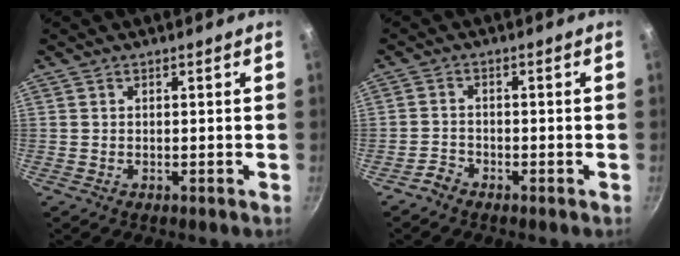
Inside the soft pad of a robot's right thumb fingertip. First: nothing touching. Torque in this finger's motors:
{"motor_torque": [0.23, -0.45, -0.01, -0.30, -0.01]}